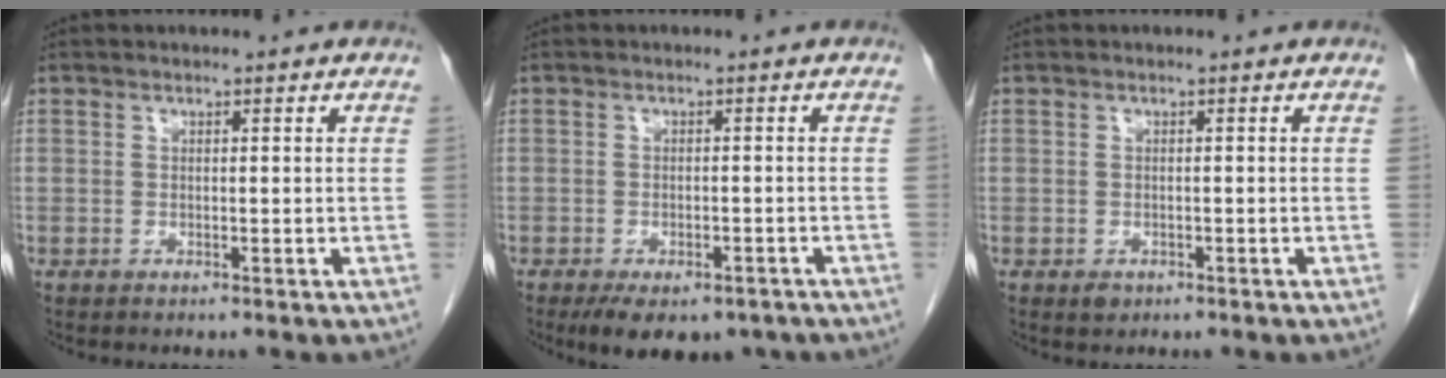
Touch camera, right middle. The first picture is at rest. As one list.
[{"total": 9.0, "force": [-6.6, 3.9, 4.6], "torque": [-0.059, -0.005, -0.093]}, {"total": 1.2, "force": [-0.6, 0.8, 0.5], "torque": [-0.008, 0.002, -0.005]}]